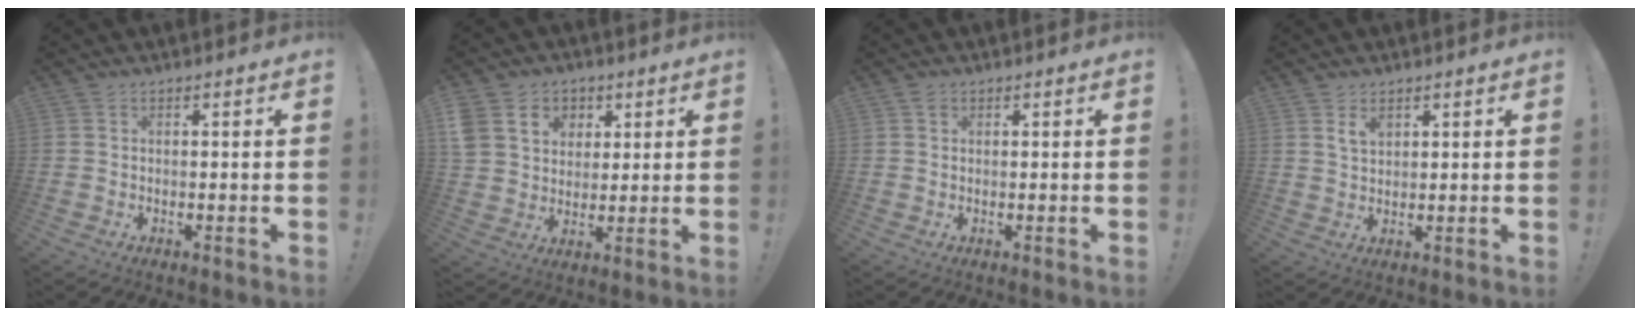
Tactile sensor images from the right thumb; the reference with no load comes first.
{"total": 11.4, "force": [4.4, 9.6, 4.2], "torque": [-0.065, -0.016, 0.092]}
{"total": 0.9, "force": [0.6, 0.7, 0.2], "torque": [-0.004, 0.002, 0.011]}
{"total": 3.8, "force": [2.2, 2.2, 2.2], "torque": [-0.034, -0.007, 0.039]}